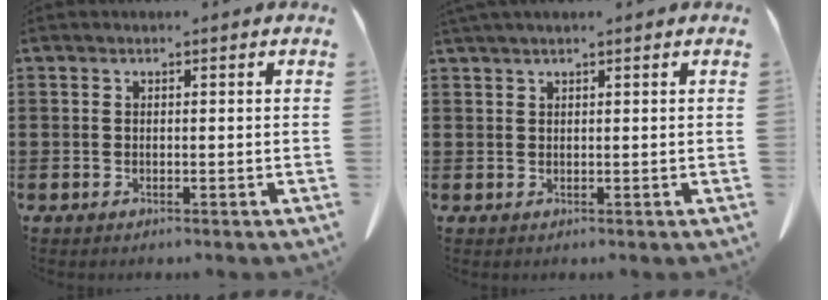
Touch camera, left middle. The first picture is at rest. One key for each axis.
{"total": 1.1, "fx": 0.9, "fy": 0.0, "fz": 0.6, "tx": -0.013, "ty": -0.002, "tz": 0.019}